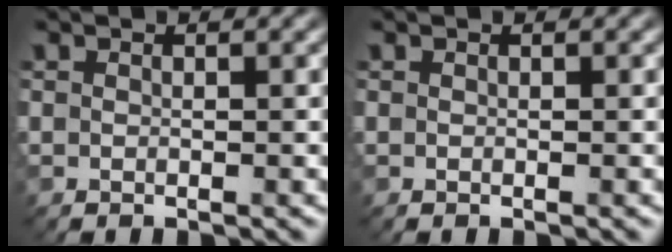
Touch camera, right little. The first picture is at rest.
{"total": 0.0}